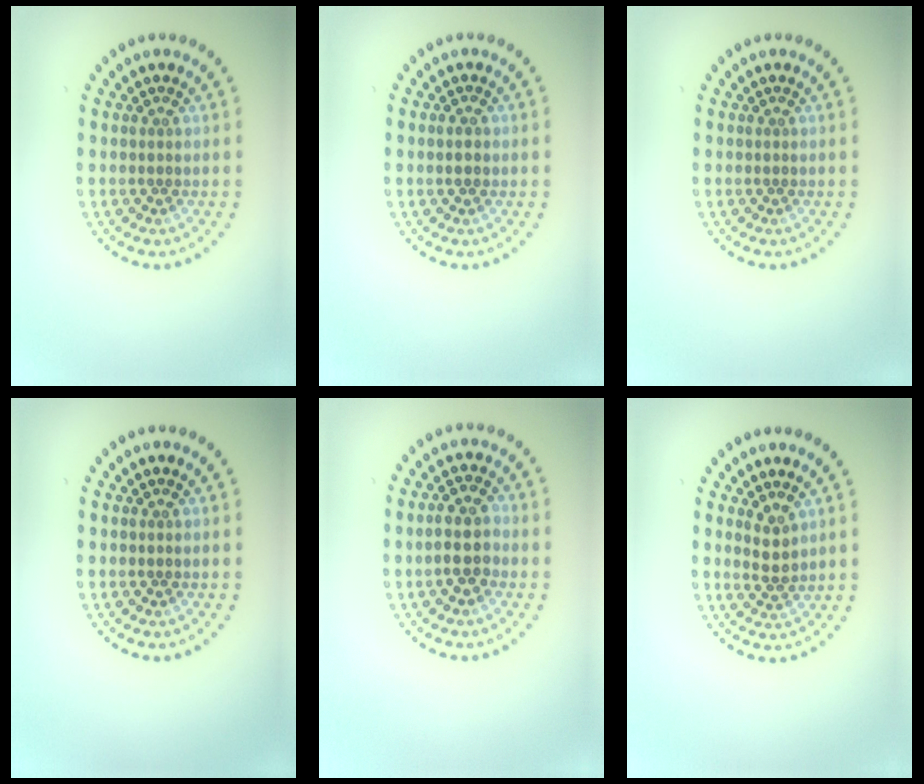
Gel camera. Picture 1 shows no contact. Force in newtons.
{"total": 1.6, "press": 1.6, "slide": 0.2}
{"total": 0.0}
{"total": 0.0}
{"total": 2.9, "press": 2.8, "slide": 0.9}
{"total": 1.8, "press": 1.7, "slide": 0.7}